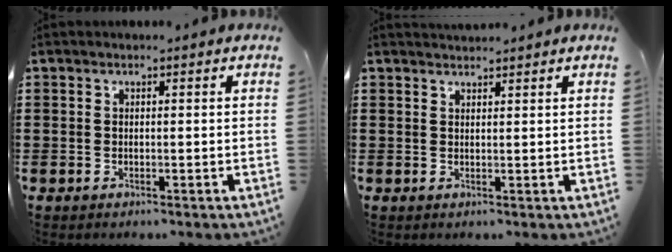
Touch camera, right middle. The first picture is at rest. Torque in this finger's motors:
{"motor_torque": [-0.07, 0.11, -0.04, -0.01]}